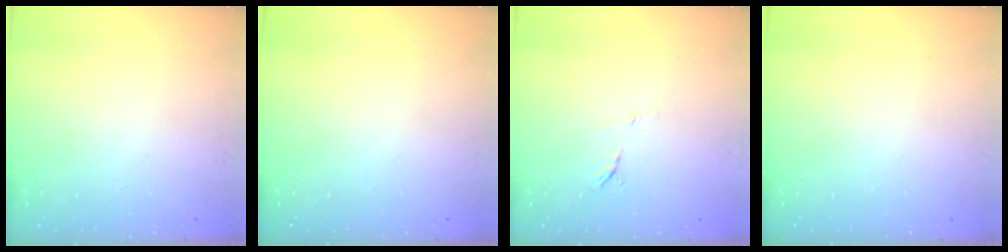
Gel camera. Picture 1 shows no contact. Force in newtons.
{"total": 0.0}
{"total": 4.9, "press": 4.8, "slide": 1.3}
{"total": 0.0}